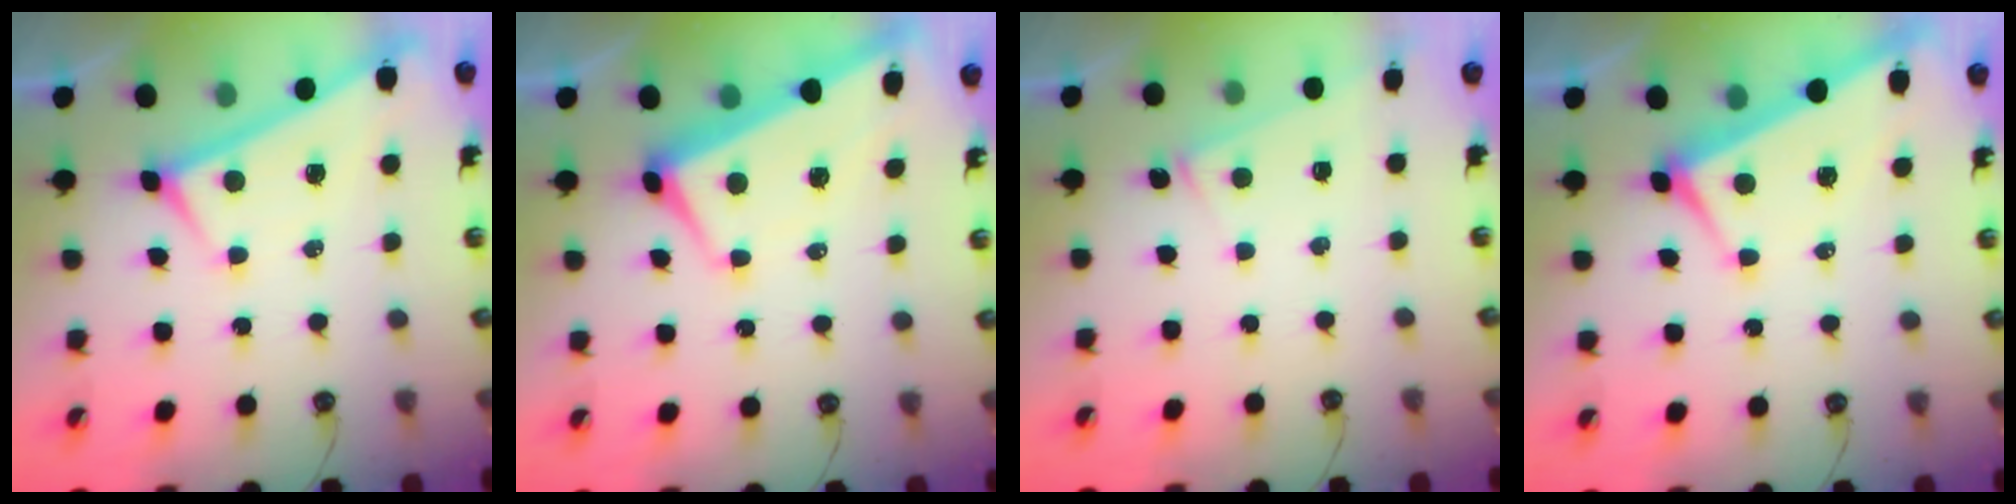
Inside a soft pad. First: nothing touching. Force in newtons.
{"total": 1.1, "press": 0.3, "slide": 1.1}
{"total": 3.8, "press": 3.8, "slide": 0.2}
{"total": 2.5, "press": 2.4, "slide": 0.8}